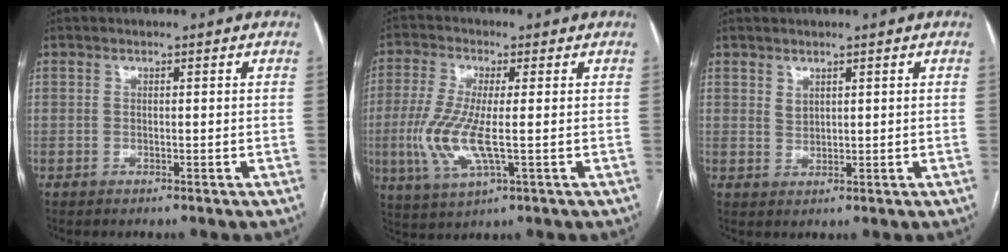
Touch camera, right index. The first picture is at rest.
{"total": 9.2, "force": [-1.3, 1.9, 8.9], "torque": [-0.206, -0.014, -0.026]}
{"total": 1.4, "force": [1.0, 0.7, 0.7], "torque": [-0.011, -0.003, 0.024]}